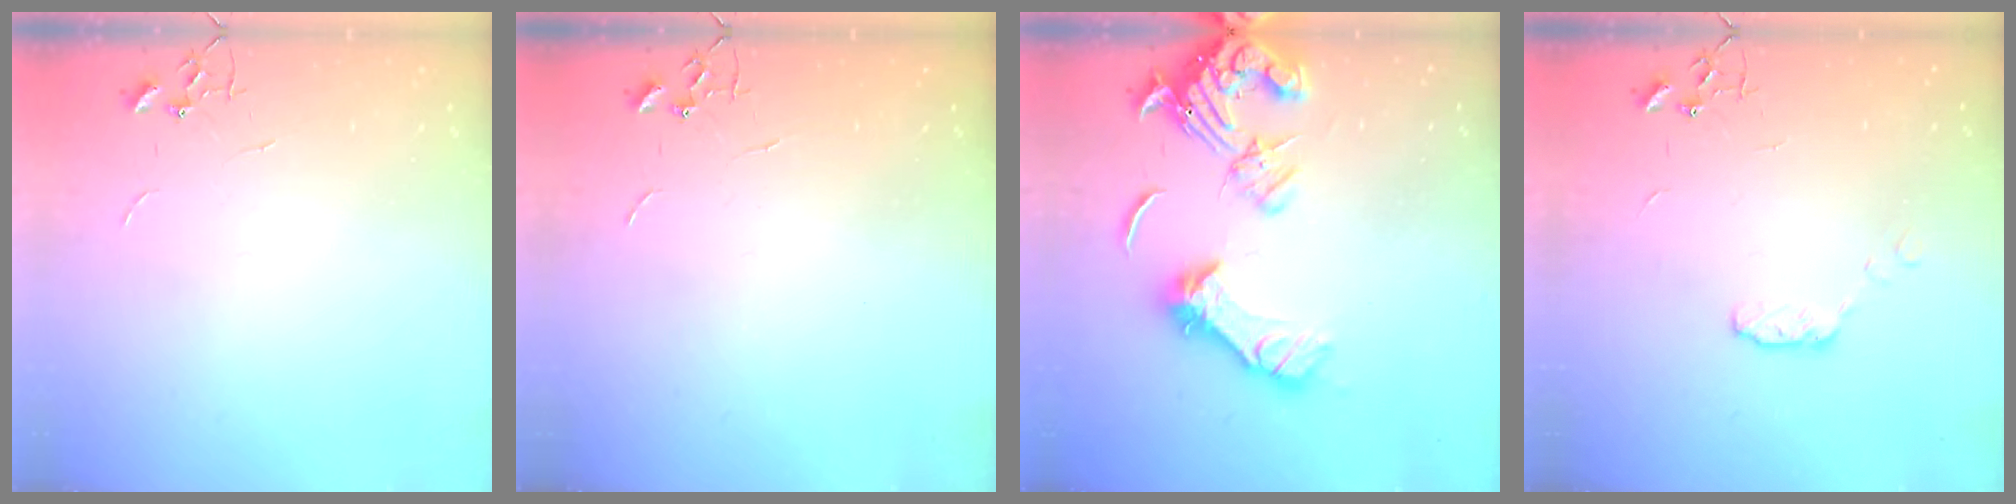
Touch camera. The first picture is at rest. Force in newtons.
{"total": 0.0}
{"total": 16.5, "press": 16.3, "slide": 2.2}
{"total": 5.3, "press": 5.3, "slide": 0.2}